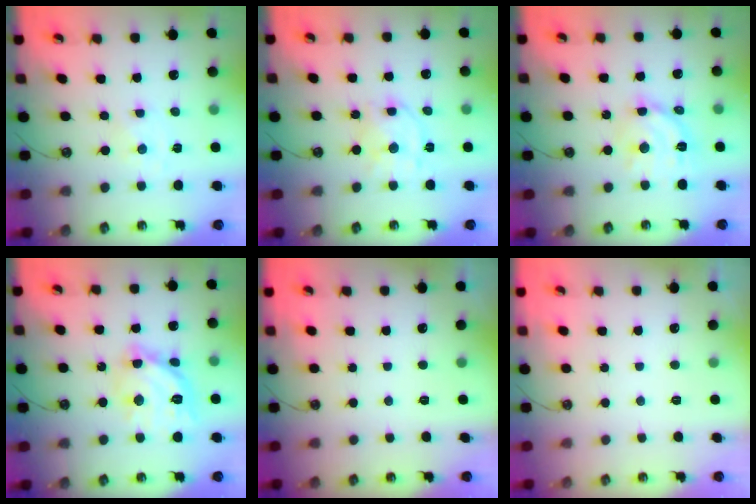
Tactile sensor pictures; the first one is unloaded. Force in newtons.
{"total": 10.7, "press": 10.7, "slide": 1.0}
{"total": 12.9, "press": 12.8, "slide": 0.9}
{"total": 14.3, "press": 14.2, "slide": 0.9}
{"total": 0.0}
{"total": 0.0}